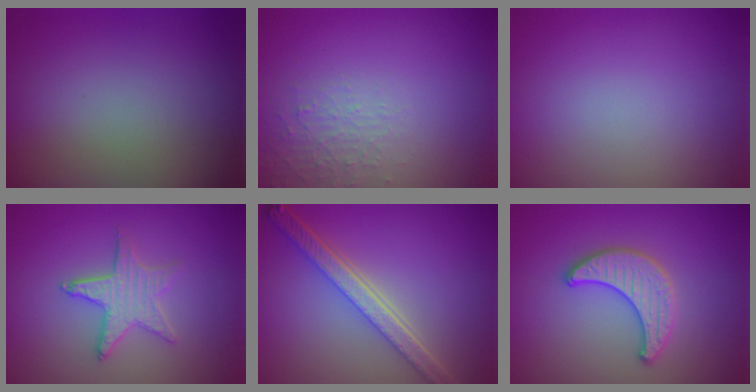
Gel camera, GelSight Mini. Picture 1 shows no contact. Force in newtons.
{"total": 2.1, "press": 2.0, "slide": 0.5}
{"total": 0.0}
{"total": 2.9, "press": 2.8, "slide": 0.8}
{"total": 5.1, "press": 4.0, "slide": 3.2}
{"total": 2.7, "press": 2.7, "slide": 0.1}